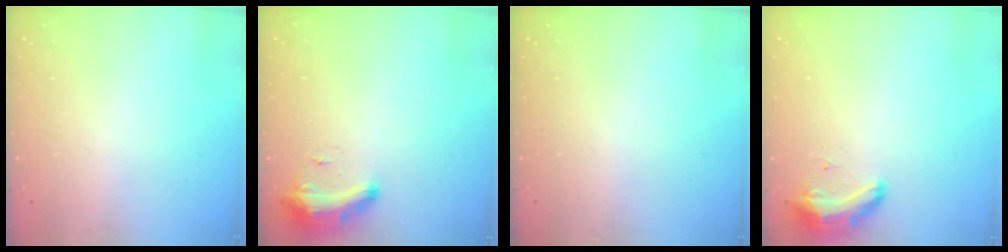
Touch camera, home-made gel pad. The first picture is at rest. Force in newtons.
{"total": 9.2, "press": 9.1, "slide": 0.5}
{"total": 0.0}
{"total": 11.0, "press": 9.7, "slide": 5.3}